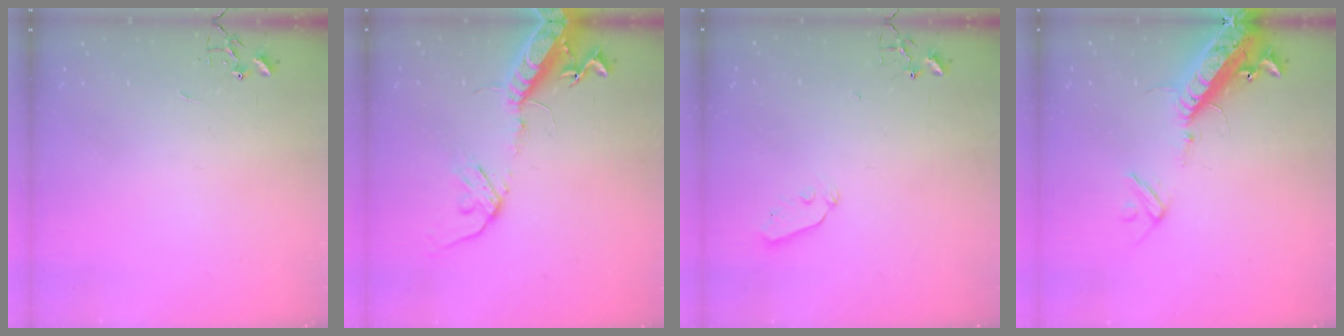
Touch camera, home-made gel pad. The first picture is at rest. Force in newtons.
{"total": 16.2, "press": 15.8, "slide": 3.6}
{"total": 4.3, "press": 4.3, "slide": 0.7}
{"total": 16.4, "press": 16.1, "slide": 3.1}